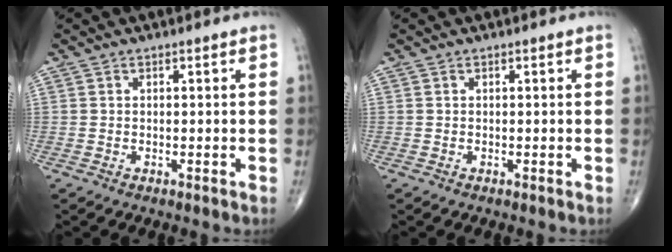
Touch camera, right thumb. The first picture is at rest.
{"total": 0.0}